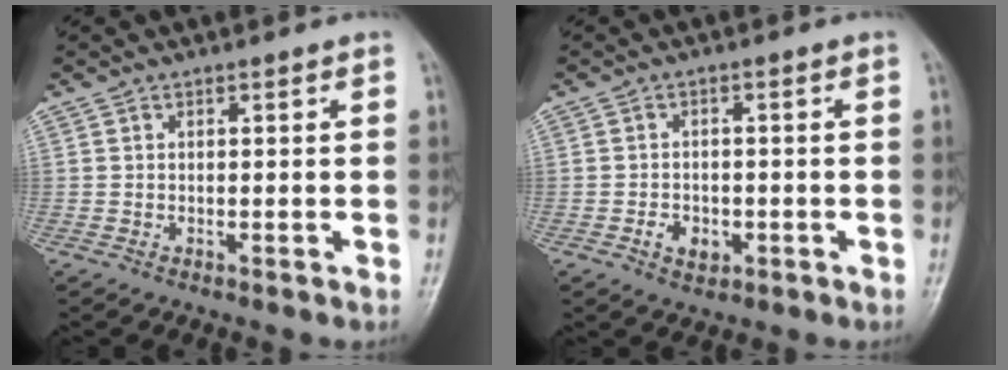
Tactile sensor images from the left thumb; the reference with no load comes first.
{"total": 3.7, "force": [-1.3, 2.7, 2.1], "torque": [-0.025, 0.005, -0.019]}